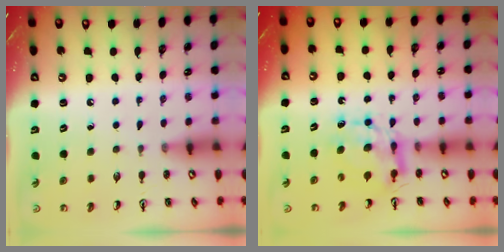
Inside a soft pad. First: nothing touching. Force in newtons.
{"total": 7.7, "press": 7.6, "slide": 0.6}